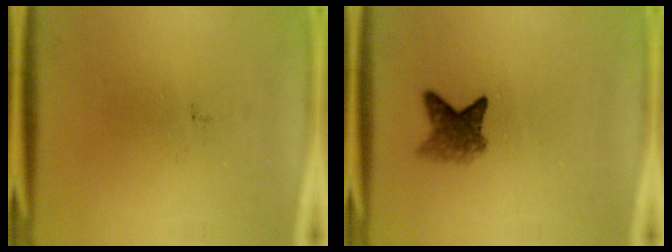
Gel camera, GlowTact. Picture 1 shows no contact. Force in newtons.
{"total": 3.8}